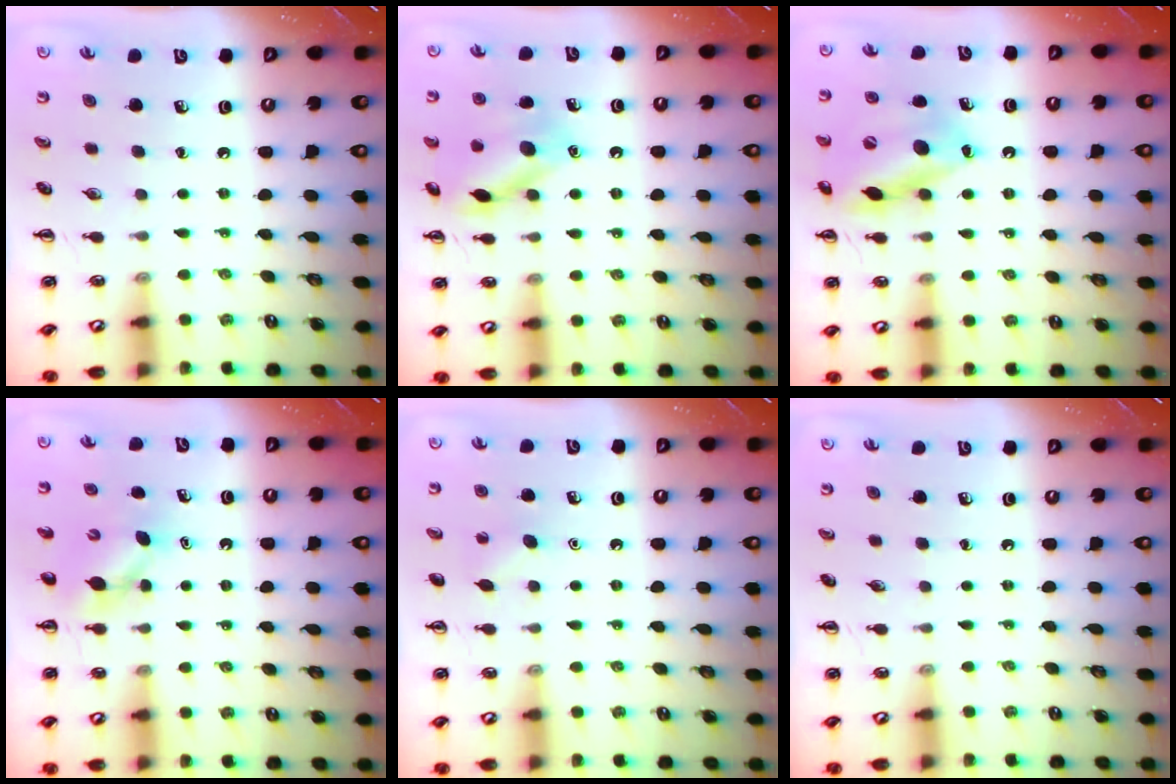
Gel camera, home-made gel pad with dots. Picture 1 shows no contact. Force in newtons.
{"total": 13.1, "press": 13.1, "slide": 0.9}
{"total": 15.9, "press": 15.6, "slide": 2.9}
{"total": 4.4, "press": 4.3, "slide": 1.0}
{"total": 4.0, "press": 3.8, "slide": 1.1}
{"total": 0.0}